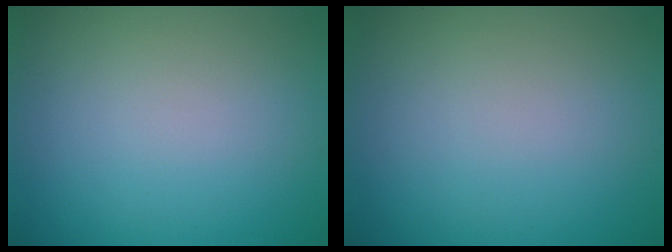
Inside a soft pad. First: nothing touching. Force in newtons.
{"total": 0.0}